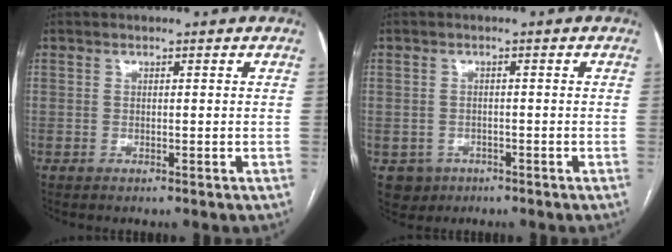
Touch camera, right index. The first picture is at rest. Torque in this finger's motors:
{"motor_torque": [0.02, 0.00, -0.49, -0.10]}